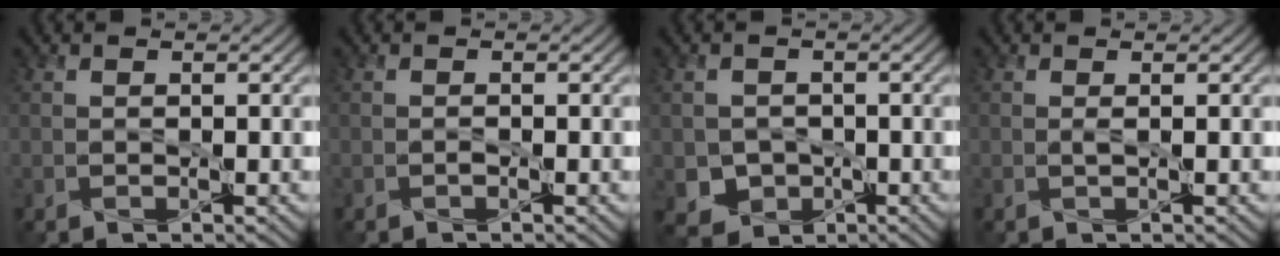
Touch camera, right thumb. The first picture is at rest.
{"total": 0.8, "force": [-0.7, -0.2, 0.2], "torque": [-0.003, 0.000, -0.015]}
{"total": 3.6, "force": [-0.9, 3.3, 1.1], "torque": [-0.037, -0.010, -0.026]}
{"total": 0.7, "force": [-0.3, -0.3, 0.6], "torque": [-0.013, 0.001, -0.006]}